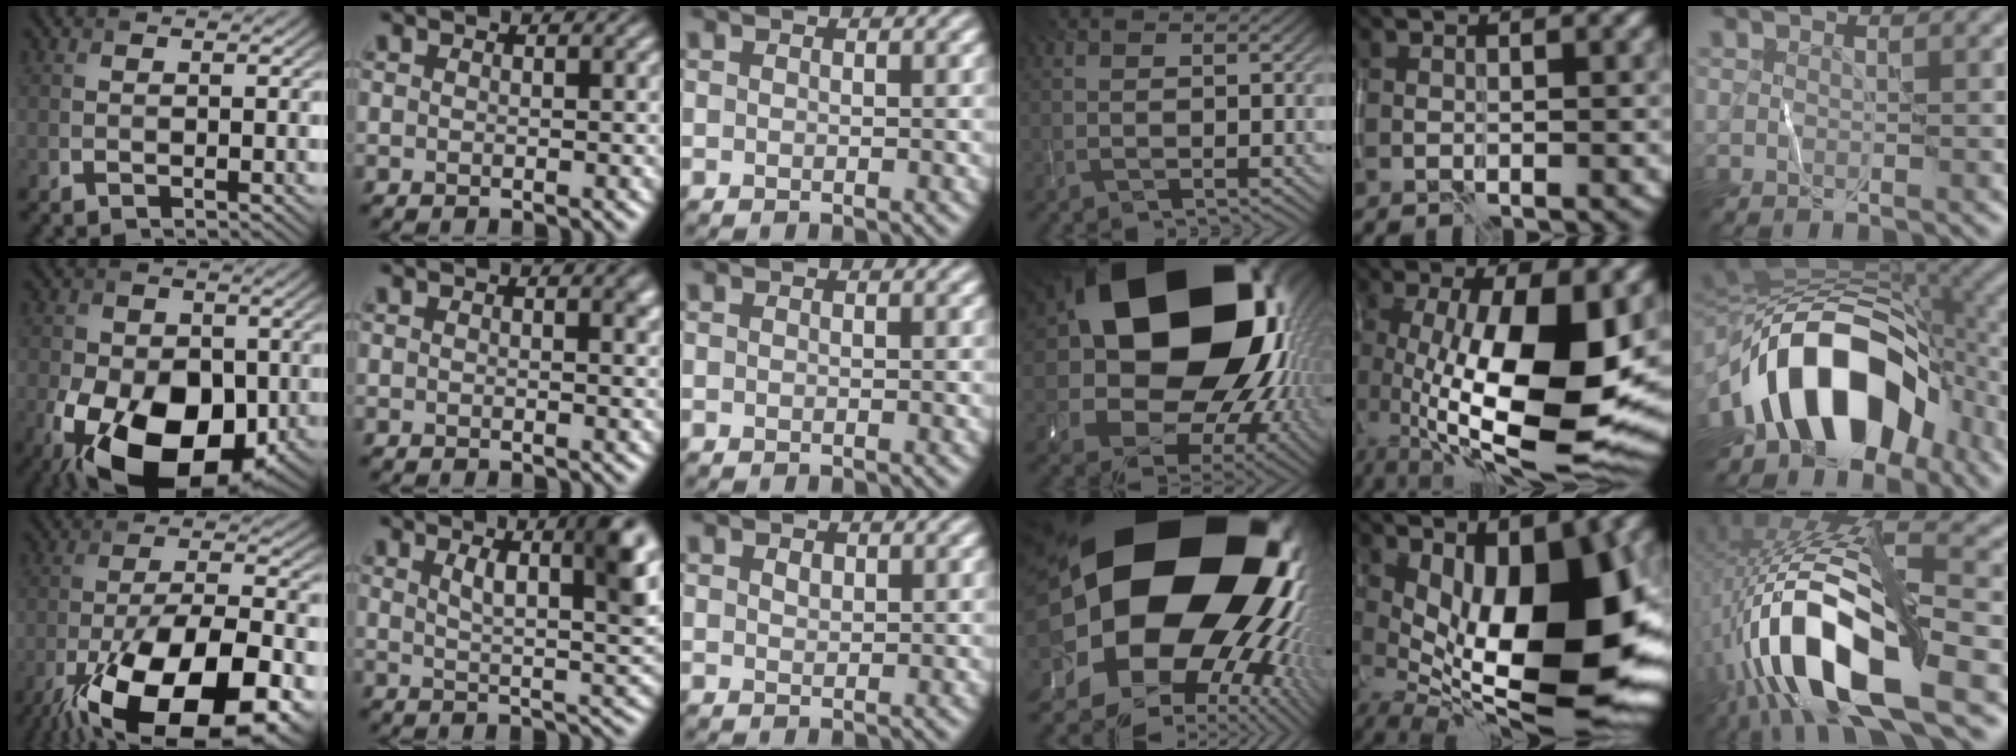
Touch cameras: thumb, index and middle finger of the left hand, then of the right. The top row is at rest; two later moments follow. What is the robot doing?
{"motion": "wipe", "object": "whiteboard"}